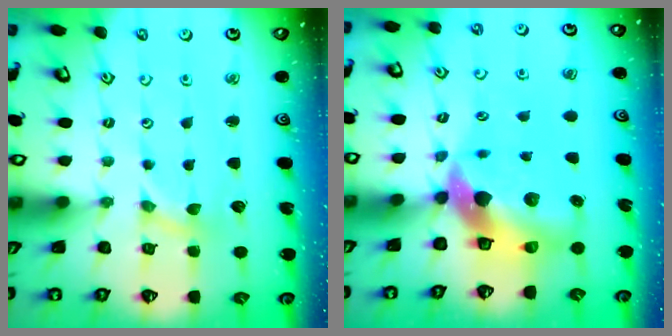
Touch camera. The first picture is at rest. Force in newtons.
{"total": 12.5, "press": 12.4, "slide": 1.6}